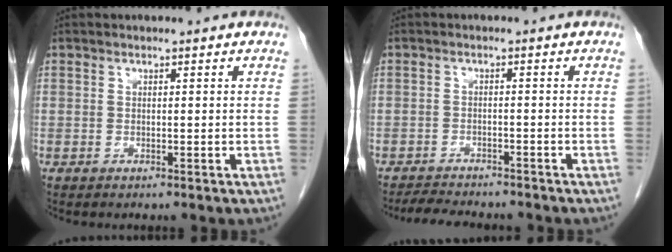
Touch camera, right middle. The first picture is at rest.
{"total": 6.5, "force": [-6.0, 1.2, 2.1], "torque": [-0.034, -0.009, -0.091]}